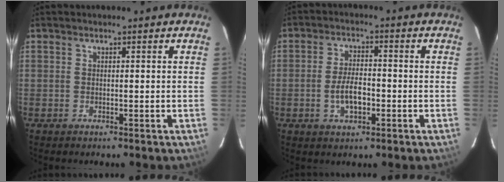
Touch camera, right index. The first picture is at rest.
{"total": 5.9, "force": [-1.8, 2.7, 4.9], "torque": [-0.100, 0.003, -0.029]}